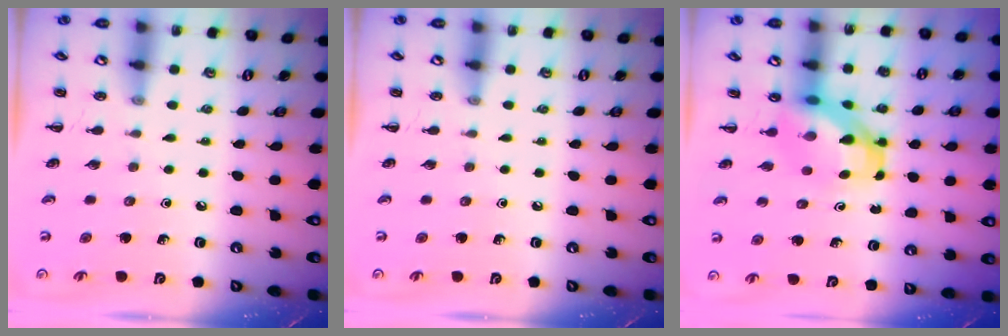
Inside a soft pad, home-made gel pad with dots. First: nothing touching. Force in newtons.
{"total": 0.0}
{"total": 5.3, "press": 5.1, "slide": 1.5}